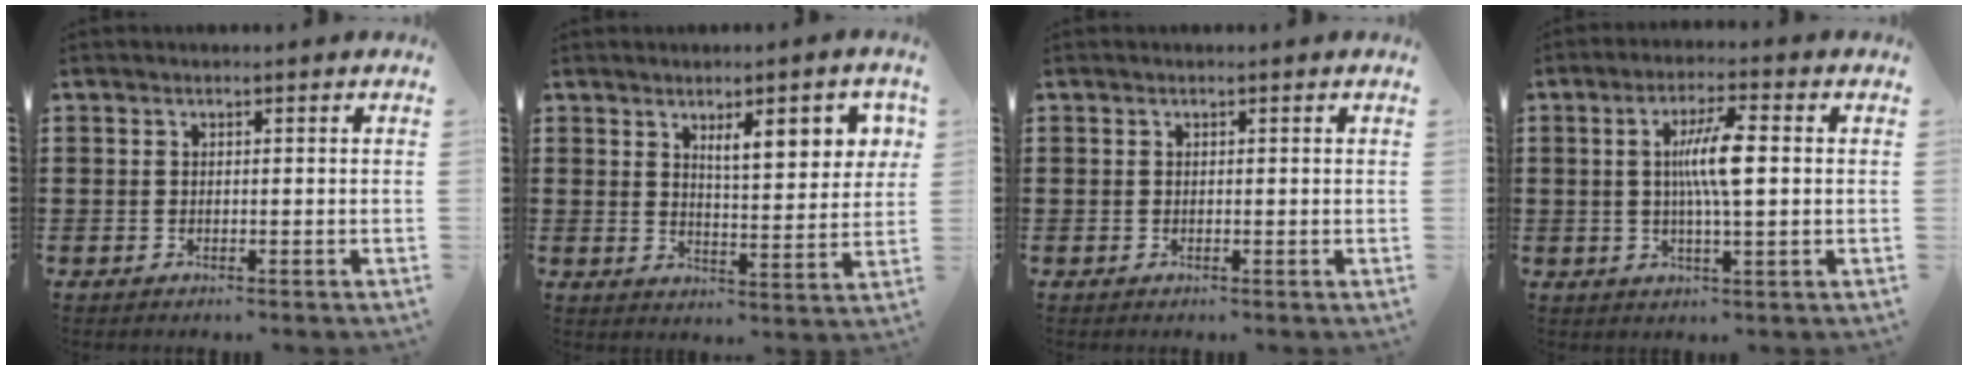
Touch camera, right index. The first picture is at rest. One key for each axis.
{"total": 7.2, "fx": 3.6, "fy": 2.2, "fz": 5.9, "tx": -0.098, "ty": -0.005, "tz": 0.055}
{"total": 0.0}
{"total": 7.3, "fx": 0.7, "fy": 1.1, "fz": 7.1, "tx": -0.139, "ty": 0.001, "tz": 0.004}